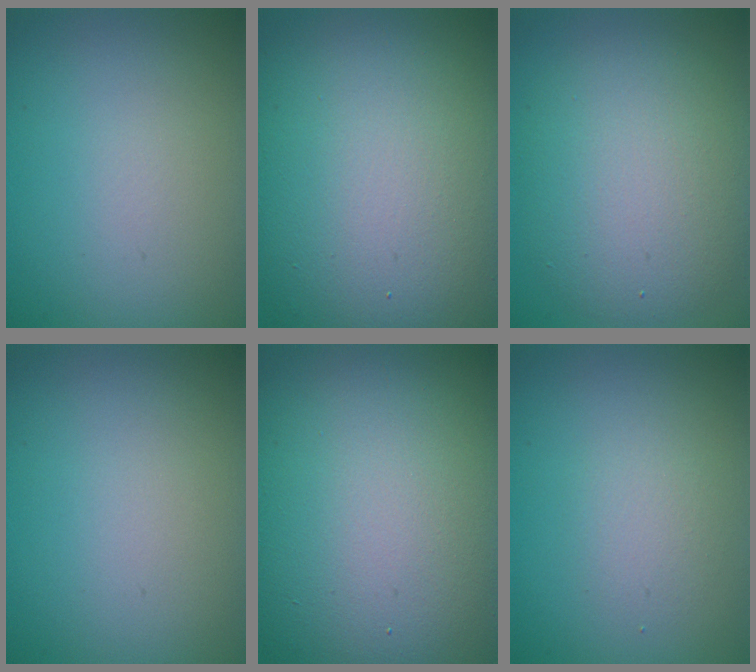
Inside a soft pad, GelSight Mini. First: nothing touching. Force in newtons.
{"total": 16.3, "press": 16.2, "slide": 1.2}
{"total": 6.9, "press": 6.9, "slide": 0.5}
{"total": 0.0}
{"total": 19.3, "press": 19.3, "slide": 1.0}
{"total": 1.6, "press": 1.6, "slide": 0.1}